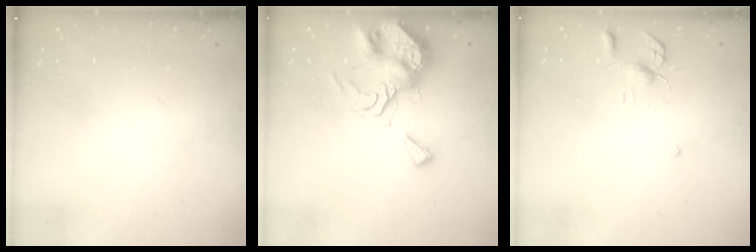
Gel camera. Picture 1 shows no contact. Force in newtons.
{"total": 12.2, "press": 12.1, "slide": 1.6}
{"total": 3.9, "press": 3.8, "slide": 0.7}